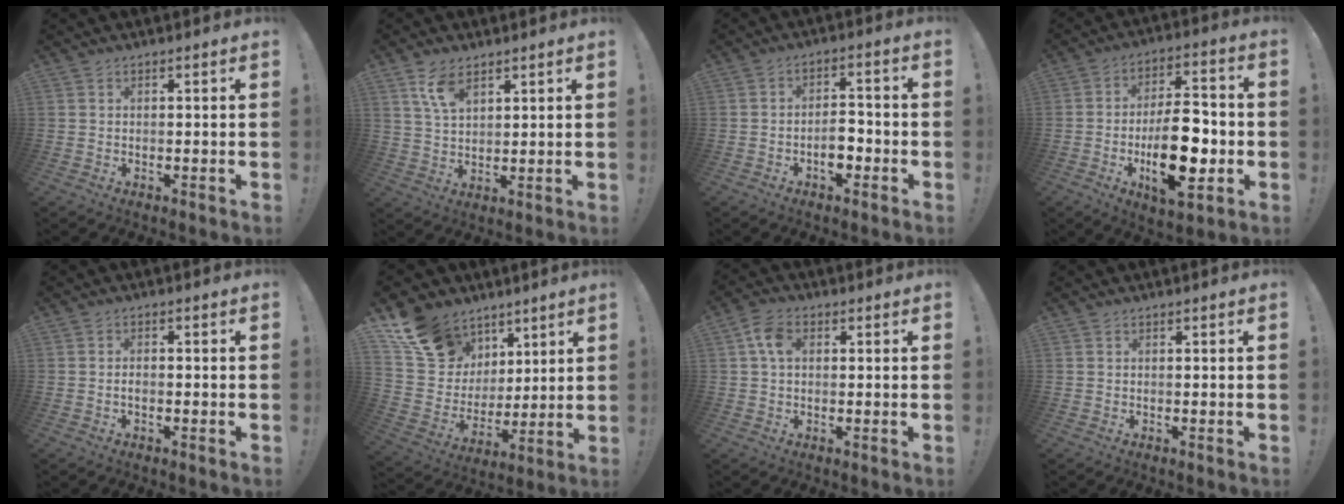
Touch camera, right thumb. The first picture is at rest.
{"total": 7.6, "force": [4.6, 3.9, 4.6], "torque": [-0.082, -0.017, 0.086]}
{"total": 6.2, "force": [-2.4, 3.3, 4.6], "torque": [-0.072, 0.010, -0.044]}
{"total": 18.9, "force": [-4.1, 8.7, 16.3], "torque": [-0.266, 0.006, -0.064]}
{"total": 1.2, "force": [-0.6, 0.4, 0.9], "torque": [-0.015, 0.005, -0.012]}
{"total": 16.6, "force": [9.4, 12.4, 5.8], "torque": [-0.104, -0.055, 0.200]}
{"total": 6.0, "force": [1.1, 4.0, 4.3], "torque": [-0.087, 0.012, 0.021]}
{"total": 0.0}